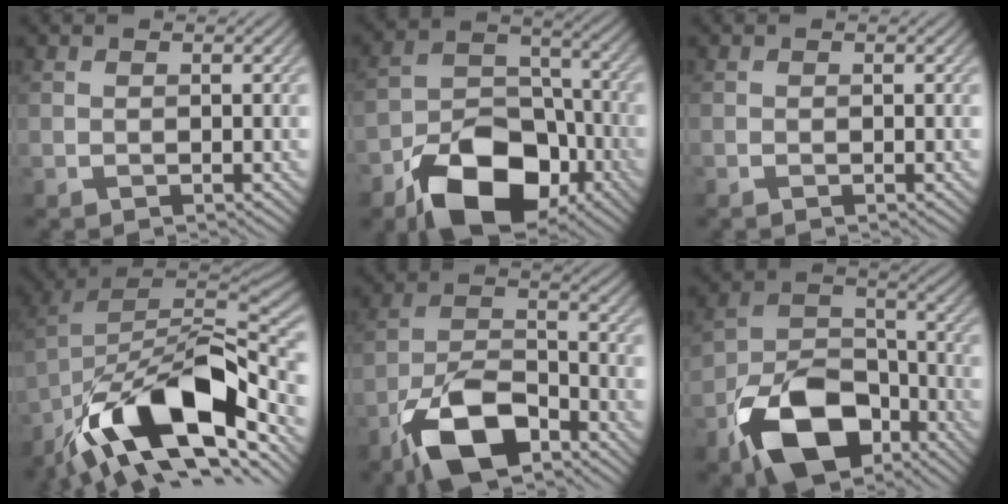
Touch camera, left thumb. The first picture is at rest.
{"total": 14.2, "force": [-8.0, 8.5, 8.1], "torque": [-0.152, -0.020, -0.143]}
{"total": 0.0}
{"total": 16.9, "force": [-9.5, 7.6, 11.8], "torque": [-0.211, -0.002, -0.179]}
{"total": 12.0, "force": [-7.4, 5.2, 7.8], "torque": [-0.151, -0.002, -0.157]}
{"total": 13.7, "force": [-7.8, 8.2, 7.8], "torque": [-0.161, -0.020, -0.148]}